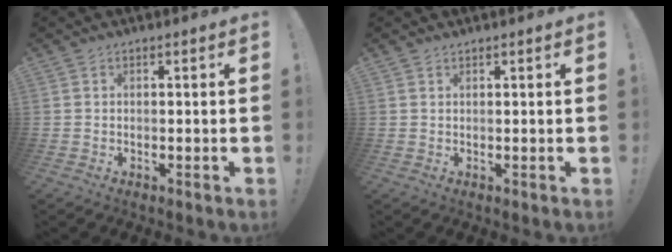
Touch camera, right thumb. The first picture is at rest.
{"total": 0.6, "force": [0.6, 0.1, 0.1], "torque": [0.004, -0.004, 0.010]}